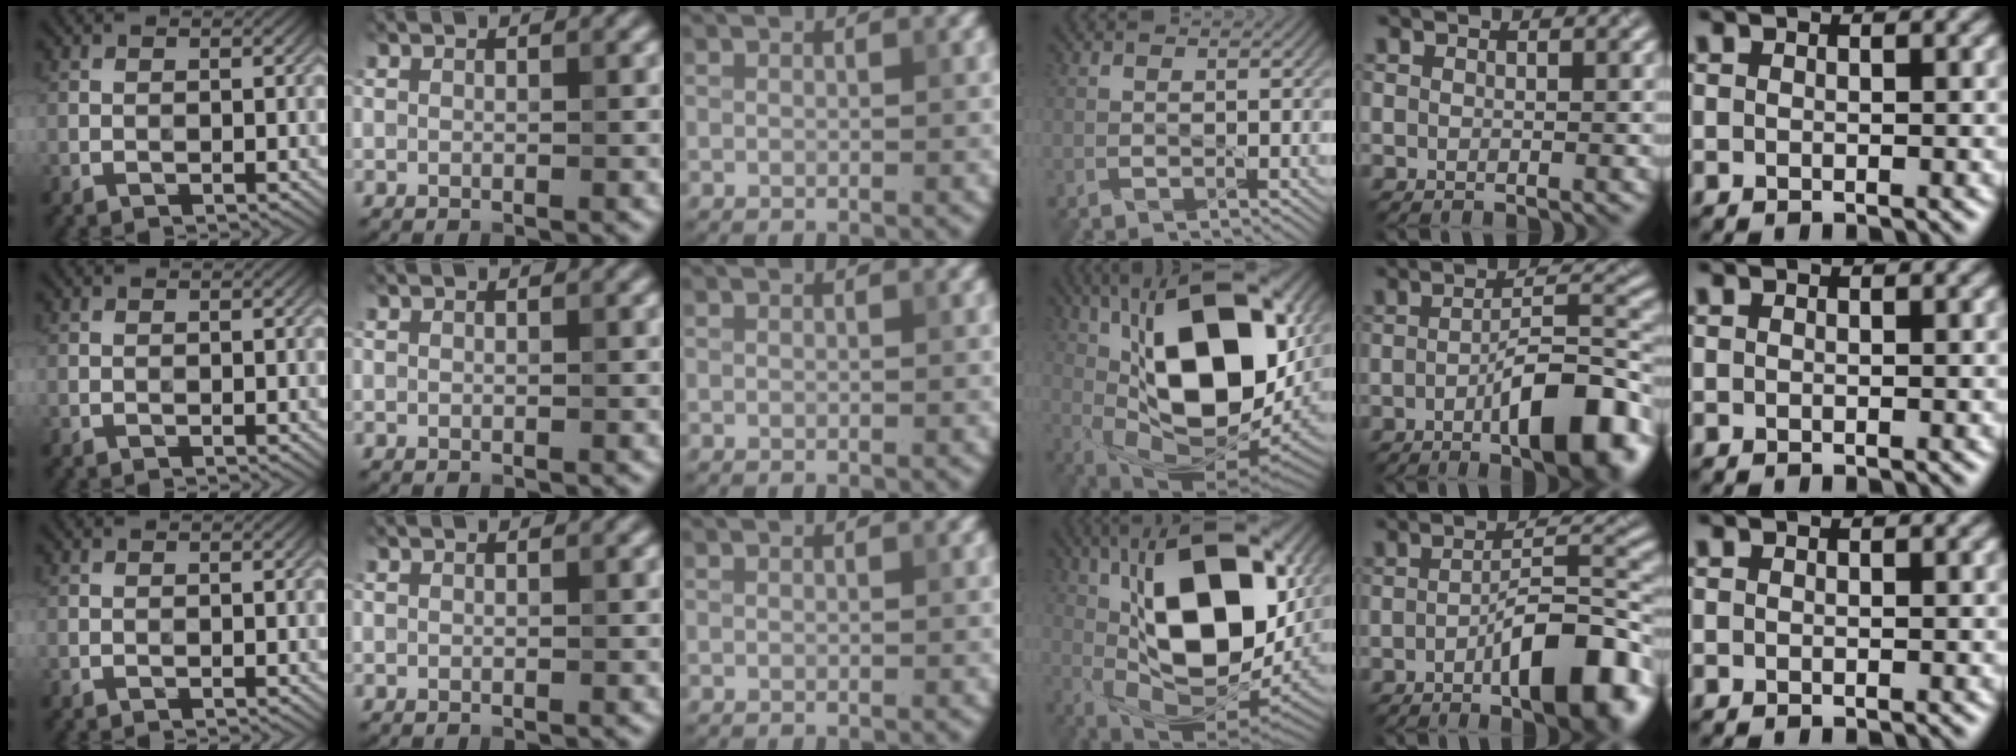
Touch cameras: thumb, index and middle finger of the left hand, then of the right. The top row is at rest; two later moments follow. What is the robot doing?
{"motion": "pour", "object": "plastic test tube"}